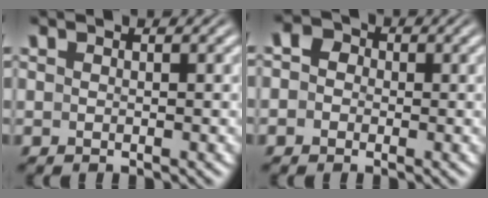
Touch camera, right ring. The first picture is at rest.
{"total": 3.8, "force": [0.3, 3.5, 1.4], "torque": [-0.029, 0.007, -0.009]}